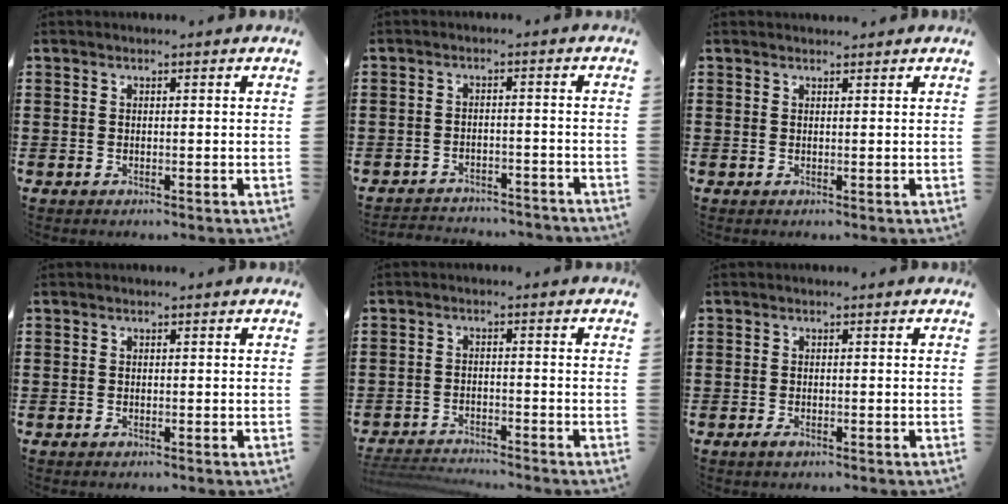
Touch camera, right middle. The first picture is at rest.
{"total": 3.0, "force": [-3.0, 0.5, -0.1], "torque": [-0.006, 0.001, -0.066]}
{"total": 0.8, "force": [0.8, 0.2, 0.0], "torque": [0.005, -0.004, 0.014]}
{"total": 0.0}
{"total": 3.5, "force": [-3.4, 0.4, 0.2], "torque": [-0.015, -0.001, -0.076]}
{"total": 0.9, "force": [-0.6, 0.4, 0.6], "torque": [-0.013, -0.002, -0.011]}